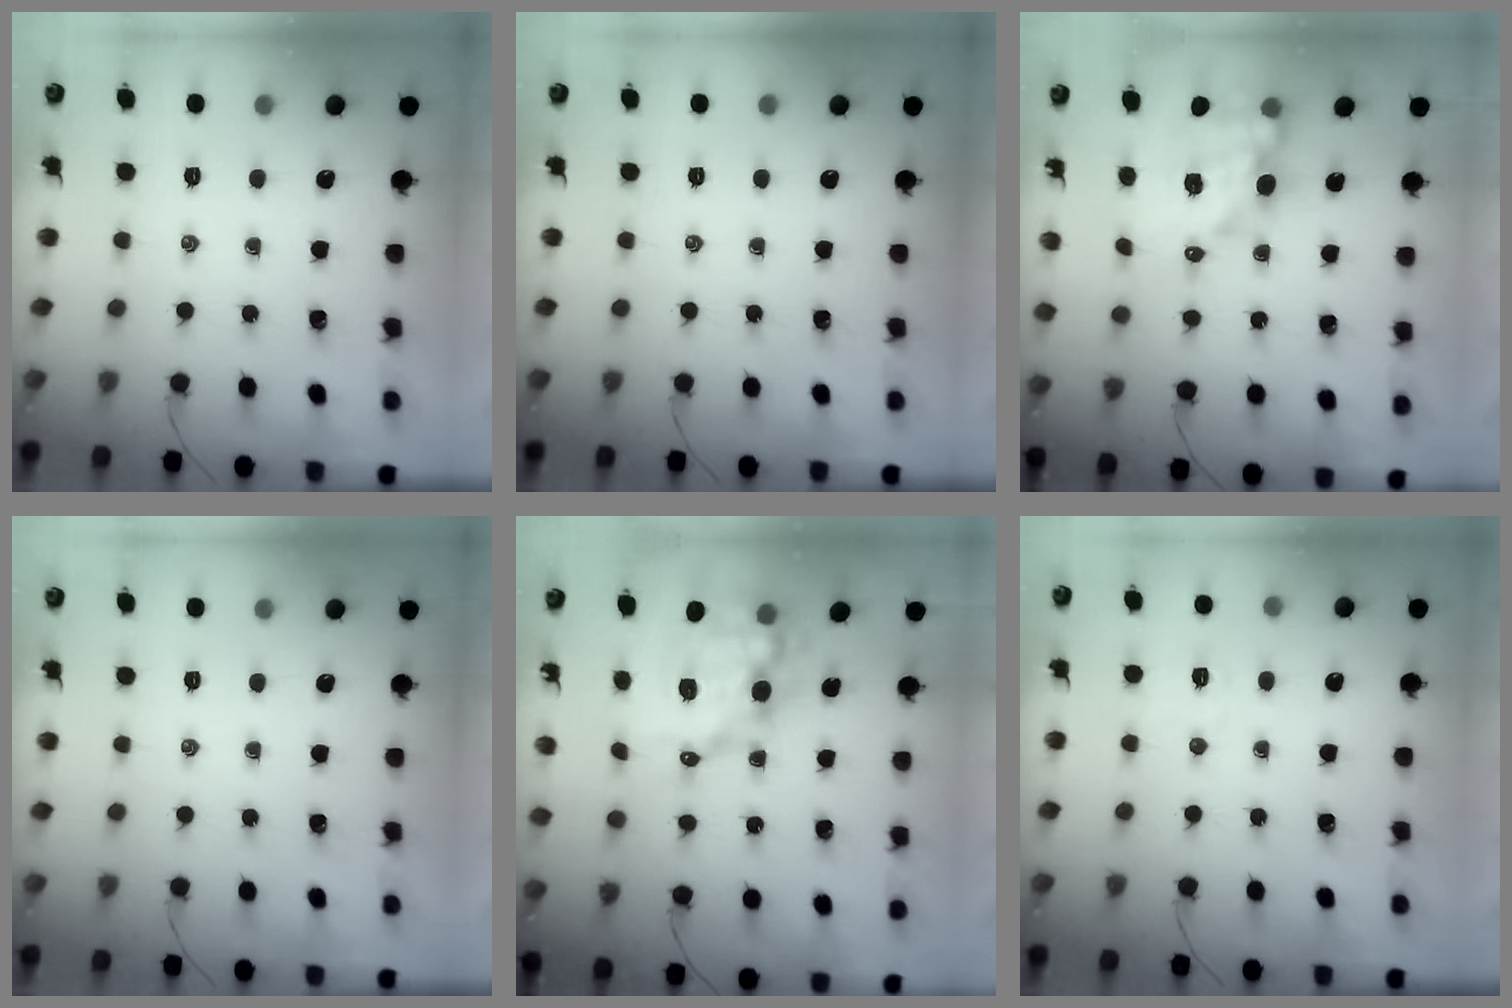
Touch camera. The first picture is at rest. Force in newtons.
{"total": 0.0}
{"total": 13.1, "press": 12.6, "slide": 3.4}
{"total": 0.0}
{"total": 11.8, "press": 11.5, "slide": 2.9}
{"total": 5.0, "press": 4.9, "slide": 0.8}